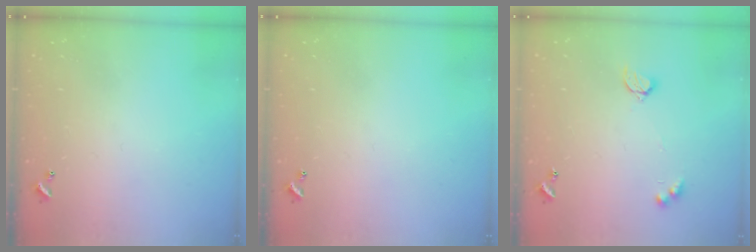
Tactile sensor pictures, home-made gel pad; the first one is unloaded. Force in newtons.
{"total": 0.0}
{"total": 3.7, "press": 3.7, "slide": 0.5}